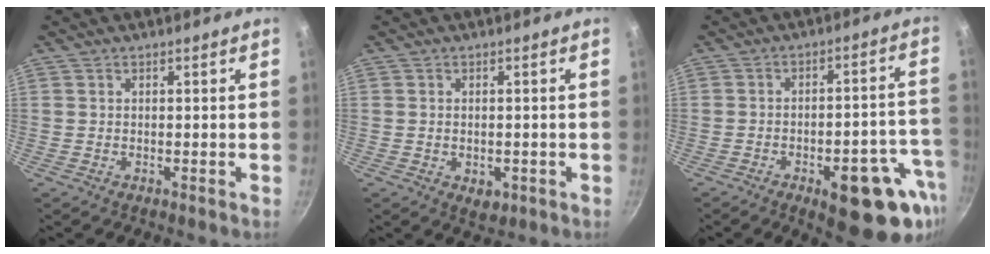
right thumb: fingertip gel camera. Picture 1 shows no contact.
{"total": 3.3, "force": [-0.9, 2.2, 2.3], "torque": [-0.029, -0.005, -0.010]}
{"total": 17.0, "force": [-7.6, 6.8, 13.6], "torque": [-0.120, 0.039, -0.092]}